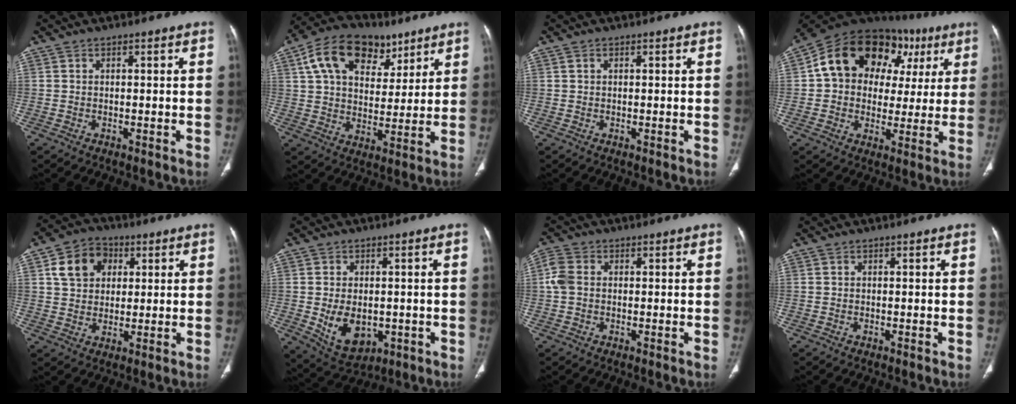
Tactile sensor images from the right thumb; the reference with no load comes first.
{"total": 17.6, "force": [8.8, 11.4, 10.2], "torque": [-0.146, -0.007, 0.147]}
{"total": 0.6, "force": [0.3, 0.4, 0.3], "torque": [-0.007, 0.002, 0.004]}
{"total": 22.4, "force": [7.1, 16.0, 14.0], "torque": [-0.171, 0.041, 0.109]}
{"total": 9.6, "force": [3.2, 7.7, 4.9], "torque": [-0.059, 0.000, 0.051]}
{"total": 8.9, "force": [-1.4, 5.9, 6.4], "torque": [-0.089, -0.006, -0.002]}
{"total": 3.8, "force": [0.2, 2.9, 2.5], "torque": [-0.067, 0.010, -0.002]}
{"total": 0.0}